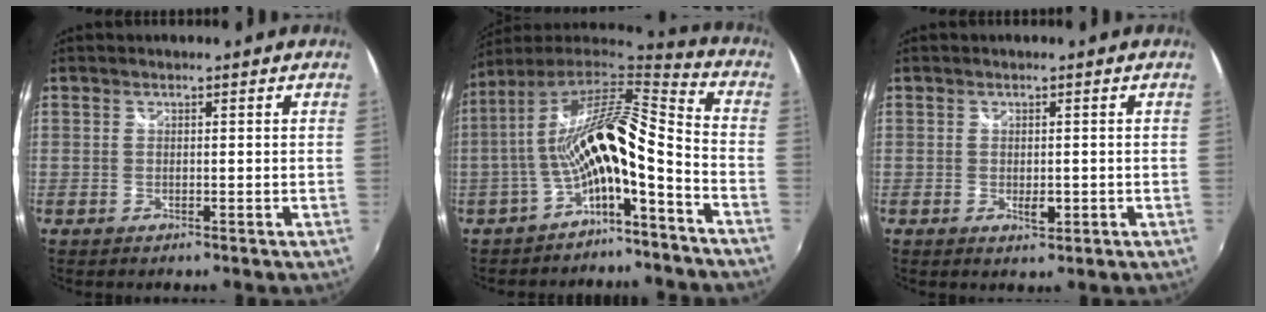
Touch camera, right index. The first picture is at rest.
{"total": 14.7, "force": [-4.5, 2.7, 13.7], "torque": [-0.228, -0.002, -0.085]}
{"total": 2.0, "force": [-0.4, 1.2, 1.6], "torque": [-0.026, -0.005, -0.006]}